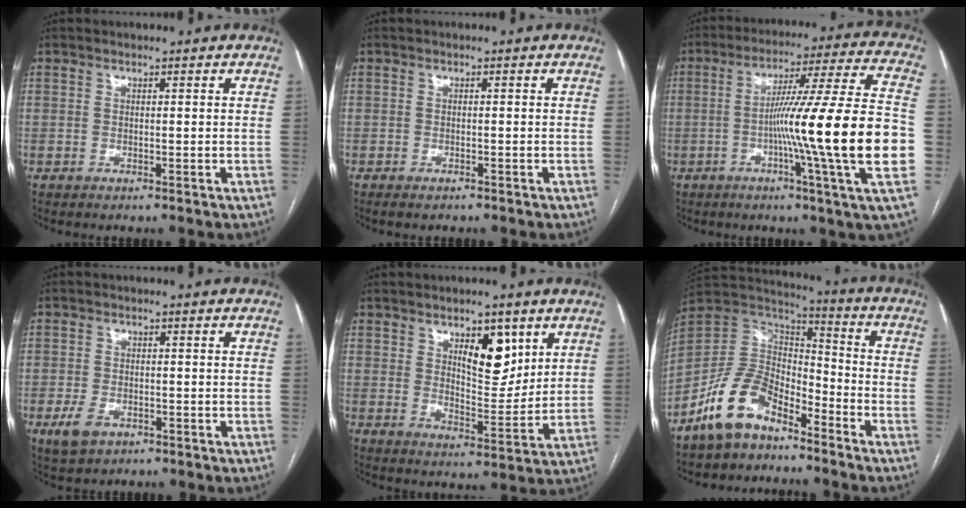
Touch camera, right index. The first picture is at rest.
{"total": 1.8, "force": [-1.4, 0.7, 0.8], "torque": [-0.014, -0.002, -0.017]}
{"total": 22.0, "force": [-4.3, -2.0, 21.5], "torque": [-0.303, -0.001, -0.082]}
{"total": 4.1, "force": [-2.0, 2.5, 2.5], "torque": [-0.054, -0.003, -0.028]}
{"total": 8.2, "force": [4.1, 3.6, 6.1], "torque": [-0.091, -0.005, 0.069]}
{"total": 12.1, "force": [-8.5, 5.7, 6.4], "torque": [-0.140, 0.030, -0.168]}